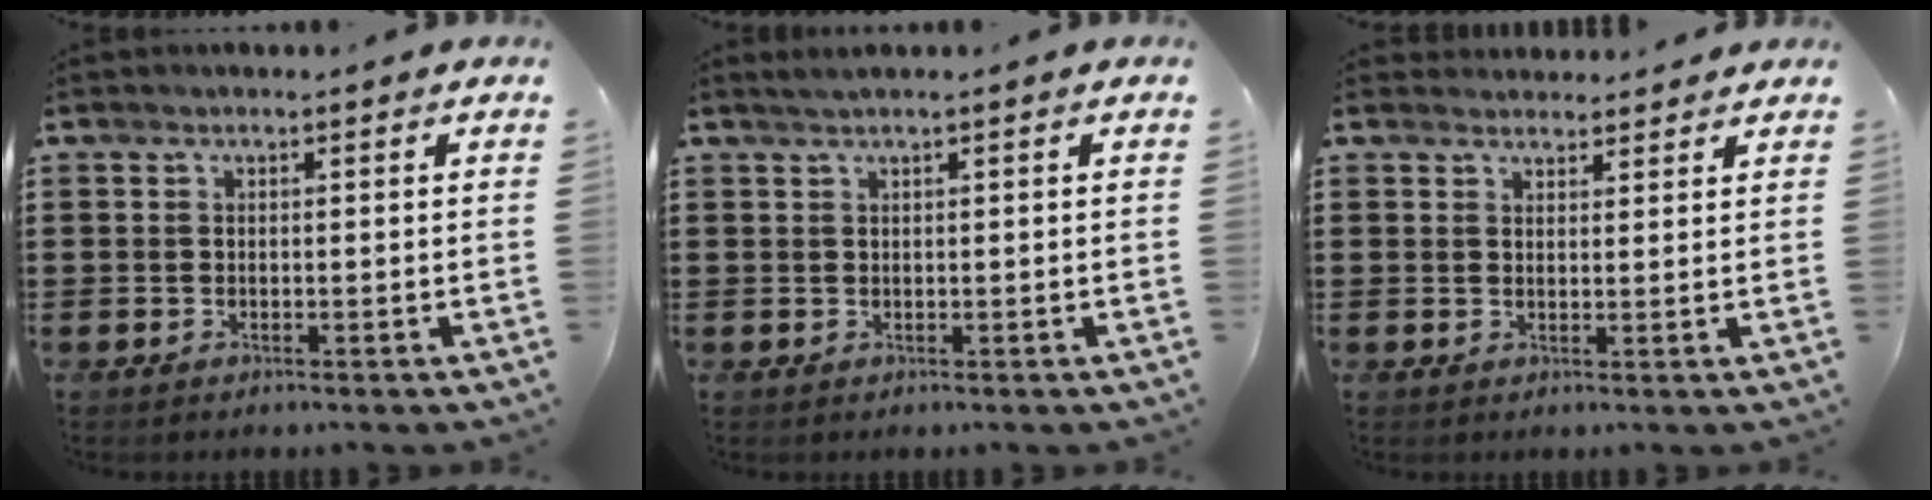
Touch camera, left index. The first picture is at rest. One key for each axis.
{"total": 0.9, "fx": 0.5, "fy": -0.1, "fz": 0.7, "tx": -0.010, "ty": 0.000, "tz": 0.009}
{"total": 2.3, "fx": 2.2, "fy": 0.5, "fz": -0.2, "tx": -0.003, "ty": -0.001, "tz": 0.043}